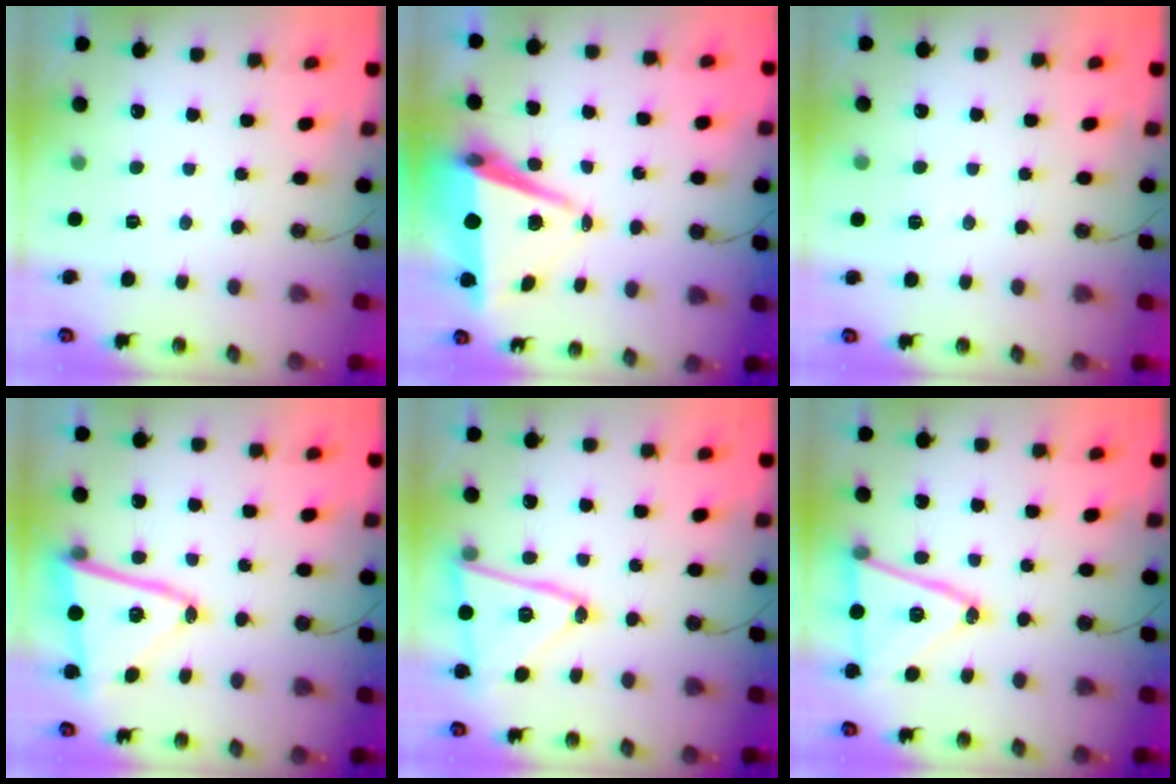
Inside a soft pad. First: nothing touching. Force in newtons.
{"total": 9.8, "press": 8.8, "slide": 4.2}
{"total": 3.5, "press": 1.6, "slide": 3.1}
{"total": 14.5, "press": 14.4, "slide": 2.0}
{"total": 16.7, "press": 16.6, "slide": 1.4}
{"total": 17.3, "press": 16.9, "slide": 3.6}